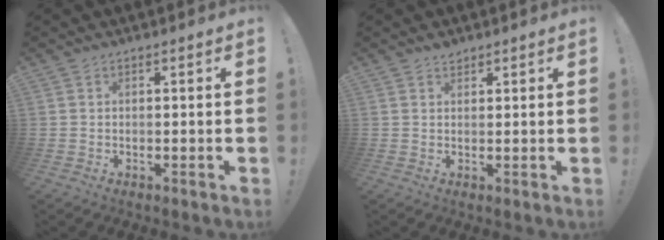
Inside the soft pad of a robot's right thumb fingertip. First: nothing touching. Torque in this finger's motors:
{"motor_torque": [-0.16, 0.18, 0.02, 0.26, 0.00]}